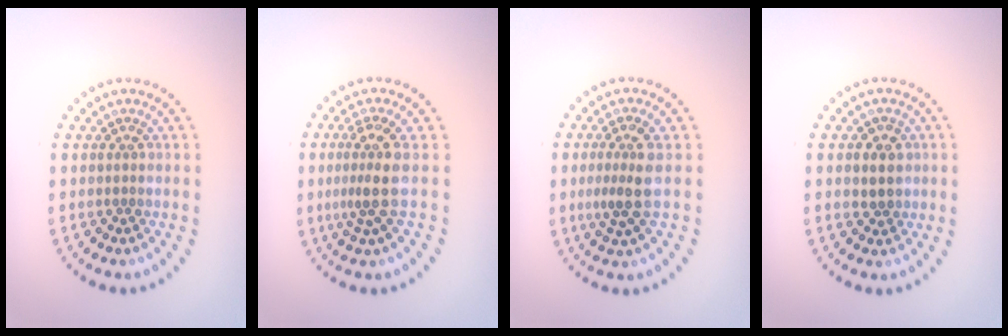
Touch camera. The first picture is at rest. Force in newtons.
{"total": 2.9, "press": 2.2, "slide": 1.9}
{"total": 3.0, "press": 2.6, "slide": 1.5}
{"total": 2.3, "press": 2.2, "slide": 0.7}